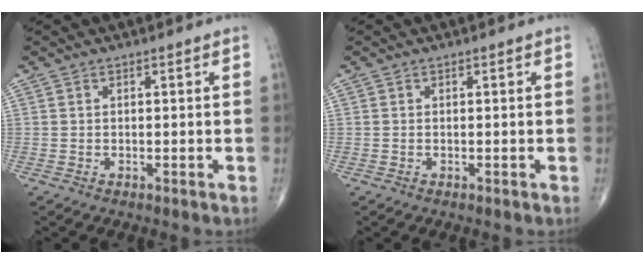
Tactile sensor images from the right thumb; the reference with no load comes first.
{"total": 0.0}